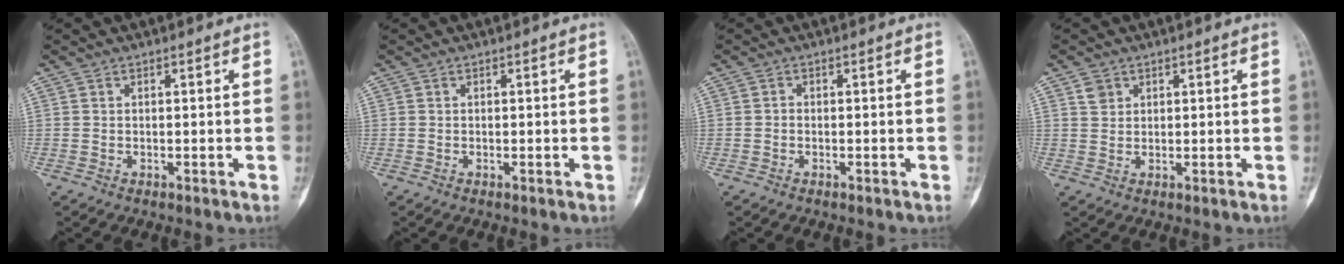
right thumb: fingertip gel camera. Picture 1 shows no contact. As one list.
[{"total": 0.0}, {"total": 0.5, "force": [-0.2, 0.4, 0.3], "torque": [0.000, 0.002, -0.010]}, {"total": 2.3, "force": [1.2, 1.8, 0.7], "torque": [-0.002, -0.003, 0.021]}]